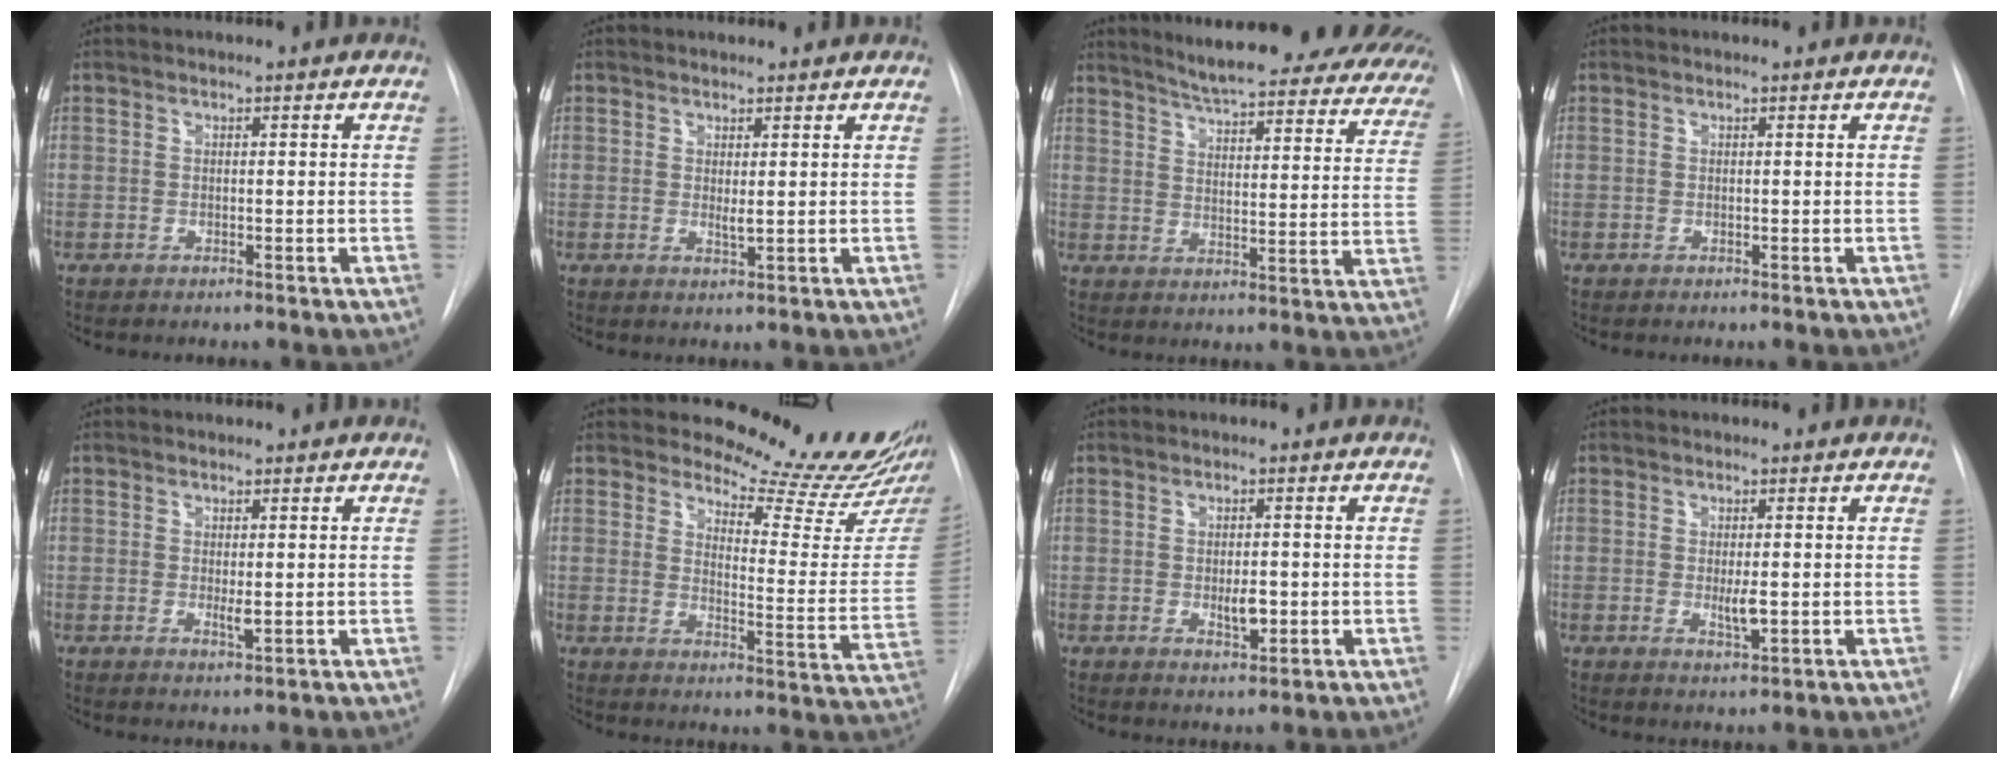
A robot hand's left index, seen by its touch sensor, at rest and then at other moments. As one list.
[{"total": 1.4, "force": [0.8, 0.3, 1.2], "torque": [-0.024, -0.006, 0.016]}, {"total": 26.5, "force": [23.4, 4.4, 11.6], "torque": [-0.155, -0.065, 0.269]}, {"total": 0.0}, {"total": 1.5, "force": [0.3, 0.4, 1.4], "torque": [-0.025, -0.005, 0.008]}, {"total": 15.9, "force": [15.1, 1.0, 5.1], "torque": [-0.062, -0.112, 0.173]}, {"total": 2.7, "force": [-0.4, 1.2, 2.4], "torque": [-0.039, -0.003, -0.003]}, {"total": 2.4, "force": [0.0, 0.6, 2.3], "torque": [-0.041, -0.006, 0.002]}]